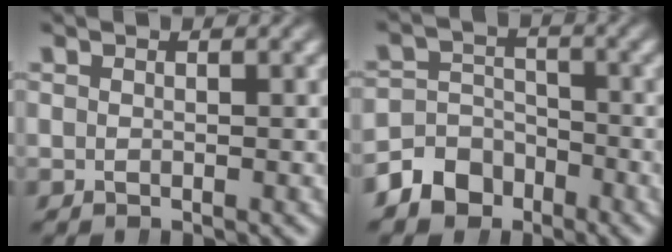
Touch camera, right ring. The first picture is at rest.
{"total": 6.0, "force": [-3.9, 4.3, 1.6], "torque": [-0.022, -0.016, -0.066]}